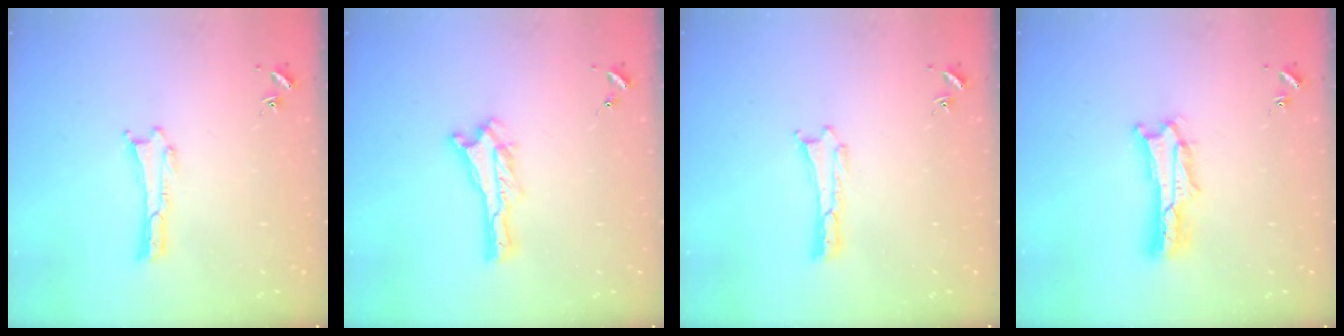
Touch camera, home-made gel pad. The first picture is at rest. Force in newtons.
{"total": 0.0}
{"total": 0.0}
{"total": 3.0, "press": 2.9, "slide": 0.3}